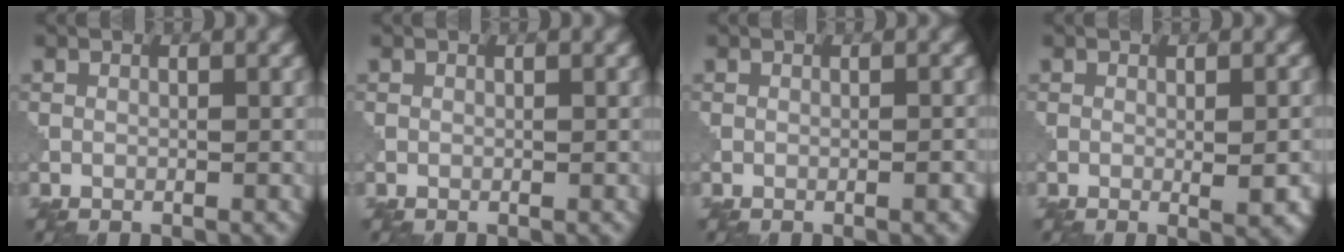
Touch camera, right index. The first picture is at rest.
{"total": 0.0}
{"total": 0.7, "force": [-0.3, 0.1, 0.6], "torque": [-0.009, 0.004, -0.007]}
{"total": 2.3, "force": [-0.3, 0.4, 2.3], "torque": [-0.035, -0.003, -0.002]}